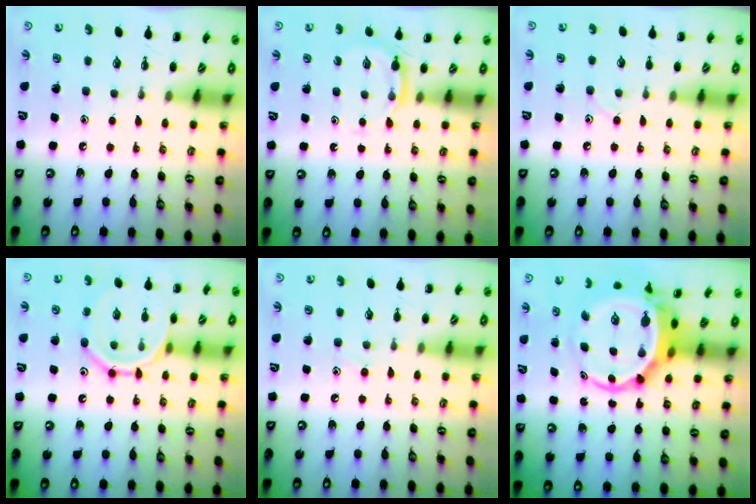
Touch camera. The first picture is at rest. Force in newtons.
{"total": 5.4, "press": 5.4, "slide": 1.0}
{"total": 6.1, "press": 5.8, "slide": 2.1}
{"total": 13.2, "press": 13.2, "slide": 0.9}
{"total": 6.2, "press": 5.8, "slide": 2.4}
{"total": 7.1, "press": 6.9, "slide": 2.0}